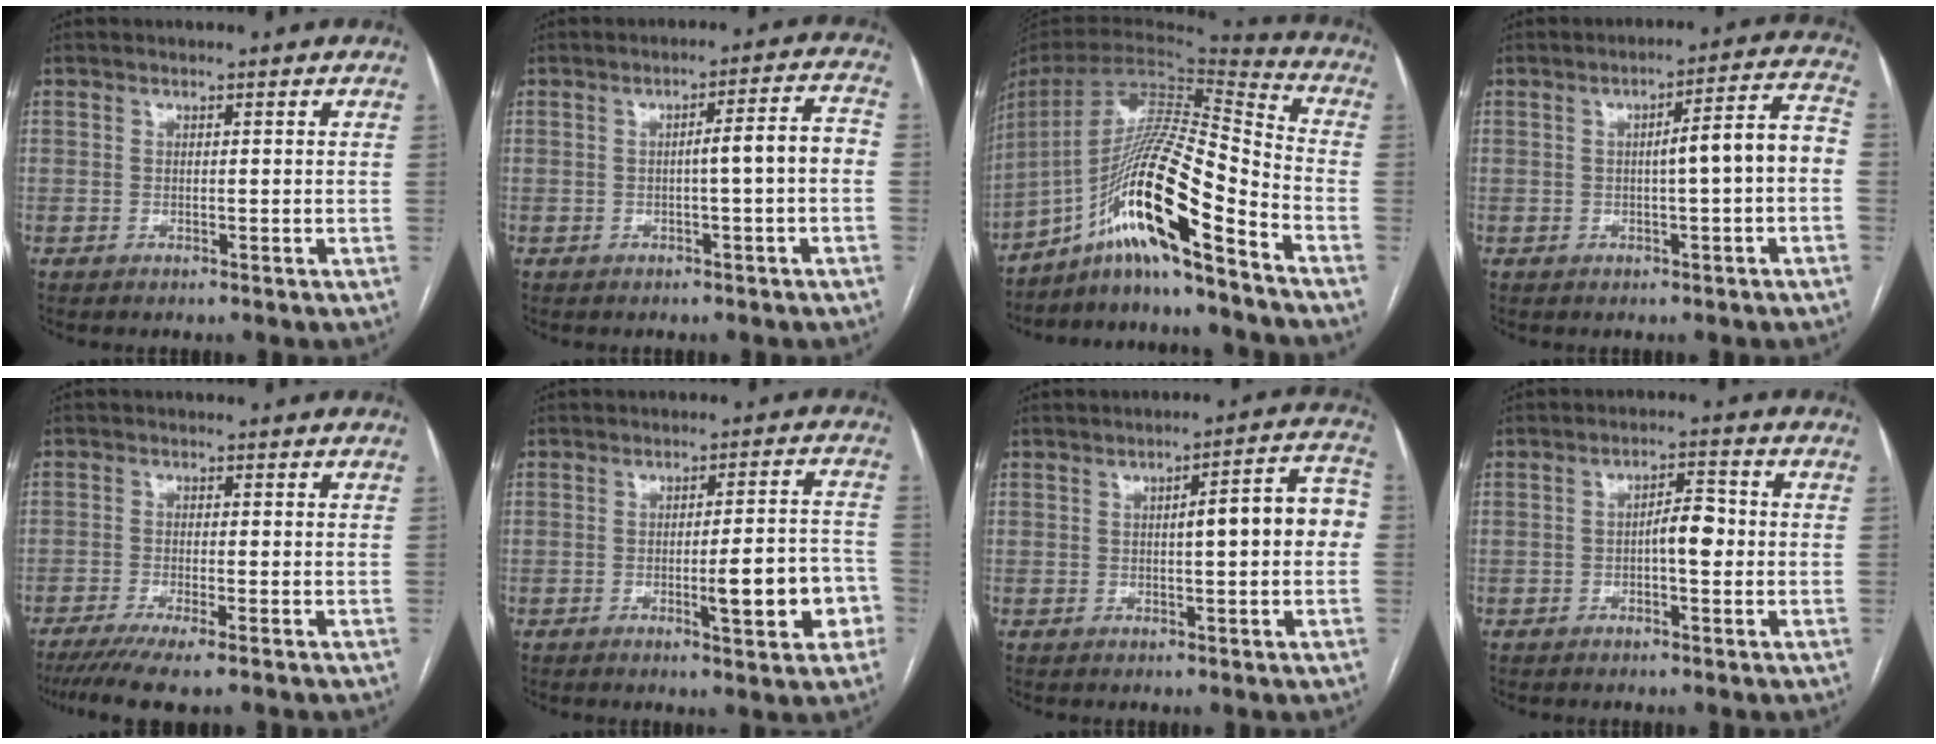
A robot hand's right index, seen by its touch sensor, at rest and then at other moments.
{"total": 5.3, "force": [-0.9, 0.1, 5.3], "torque": [-0.071, 0.020, -0.012]}
{"total": 18.8, "force": [-11.7, 0.4, 14.7], "torque": [-0.292, 0.001, -0.216]}
{"total": 7.7, "force": [-0.8, 0.4, 7.6], "torque": [-0.103, 0.030, -0.012]}
{"total": 7.4, "force": [-5.5, 0.2, 4.9], "torque": [-0.076, -0.016, -0.089]}
{"total": 8.8, "force": [-2.9, 1.6, 8.2], "torque": [-0.101, 0.015, -0.033]}
{"total": 8.6, "force": [0.3, 1.4, 8.4], "torque": [-0.107, 0.032, 0.001]}
{"total": 4.2, "force": [-0.5, 1.3, 4.0], "torque": [-0.060, 0.011, -0.010]}